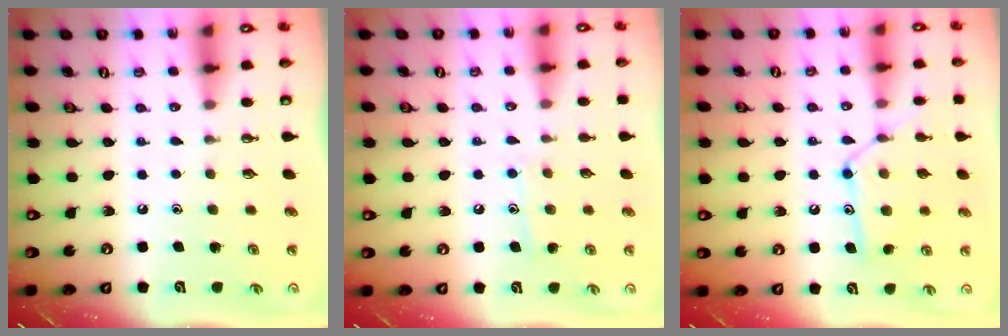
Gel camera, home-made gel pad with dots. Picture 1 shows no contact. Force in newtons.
{"total": 7.3, "press": 7.3, "slide": 0.6}
{"total": 12.2, "press": 12.2, "slide": 0.8}